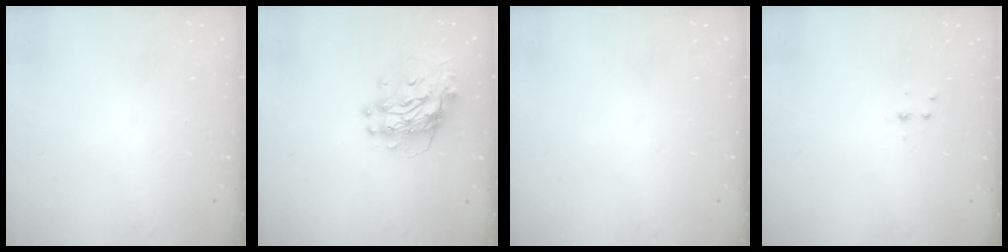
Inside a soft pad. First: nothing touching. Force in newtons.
{"total": 11.4, "press": 11.4, "slide": 1.0}
{"total": 0.0}
{"total": 2.3, "press": 2.3, "slide": 0.3}